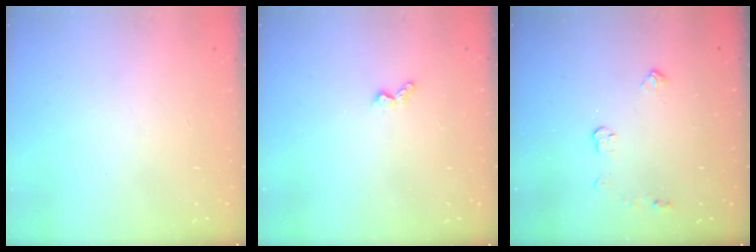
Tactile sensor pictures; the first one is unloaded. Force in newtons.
{"total": 4.1, "press": 4.1, "slide": 0.6}
{"total": 3.7, "press": 3.6, "slide": 0.6}